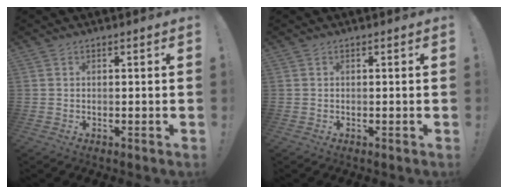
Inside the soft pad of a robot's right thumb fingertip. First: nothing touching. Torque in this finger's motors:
{"motor_torque": [0.00, 0.00, -0.01, -0.01, 0.00]}